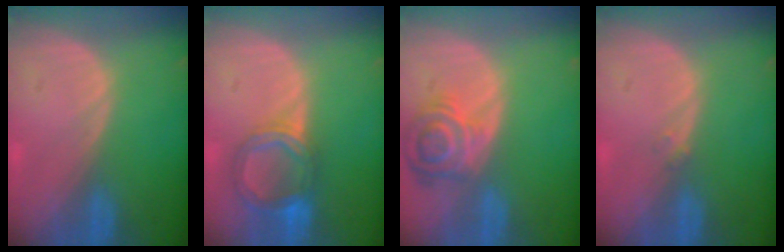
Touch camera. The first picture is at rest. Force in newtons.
{"total": 6.3, "press": 5.8, "slide": 2.4}
{"total": 7.4, "press": 6.6, "slide": 3.4}
{"total": 0.8, "press": 0.7, "slide": 0.4}